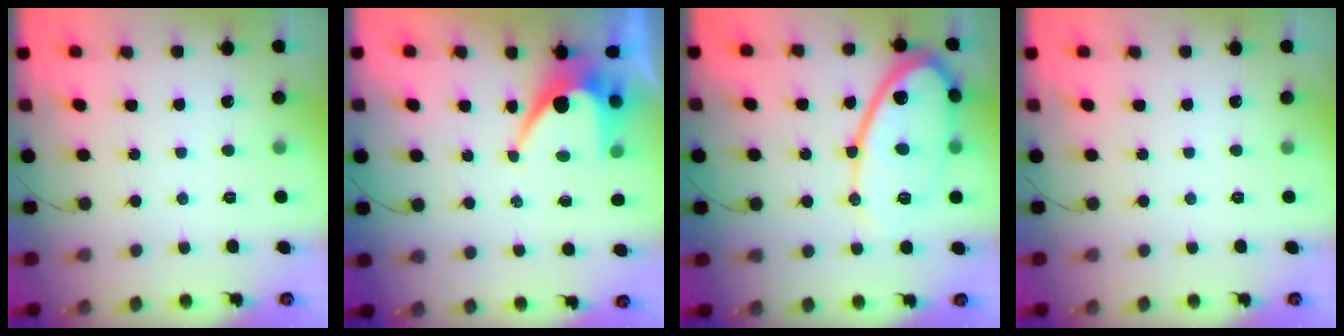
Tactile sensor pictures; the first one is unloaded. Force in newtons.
{"total": 8.1, "press": 8.1, "slide": 0.4}
{"total": 16.6, "press": 16.6, "slide": 1.3}
{"total": 0.0}